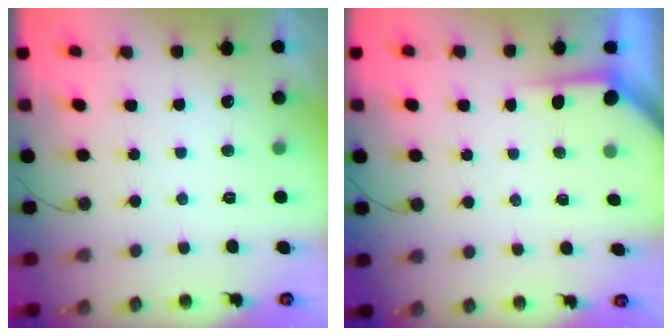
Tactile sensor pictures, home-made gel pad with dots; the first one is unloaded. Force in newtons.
{"total": 3.5, "press": 3.5, "slide": 0.3}